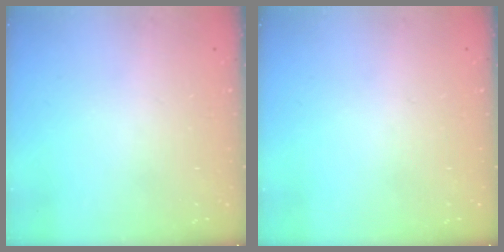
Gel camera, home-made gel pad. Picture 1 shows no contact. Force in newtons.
{"total": 0.0}